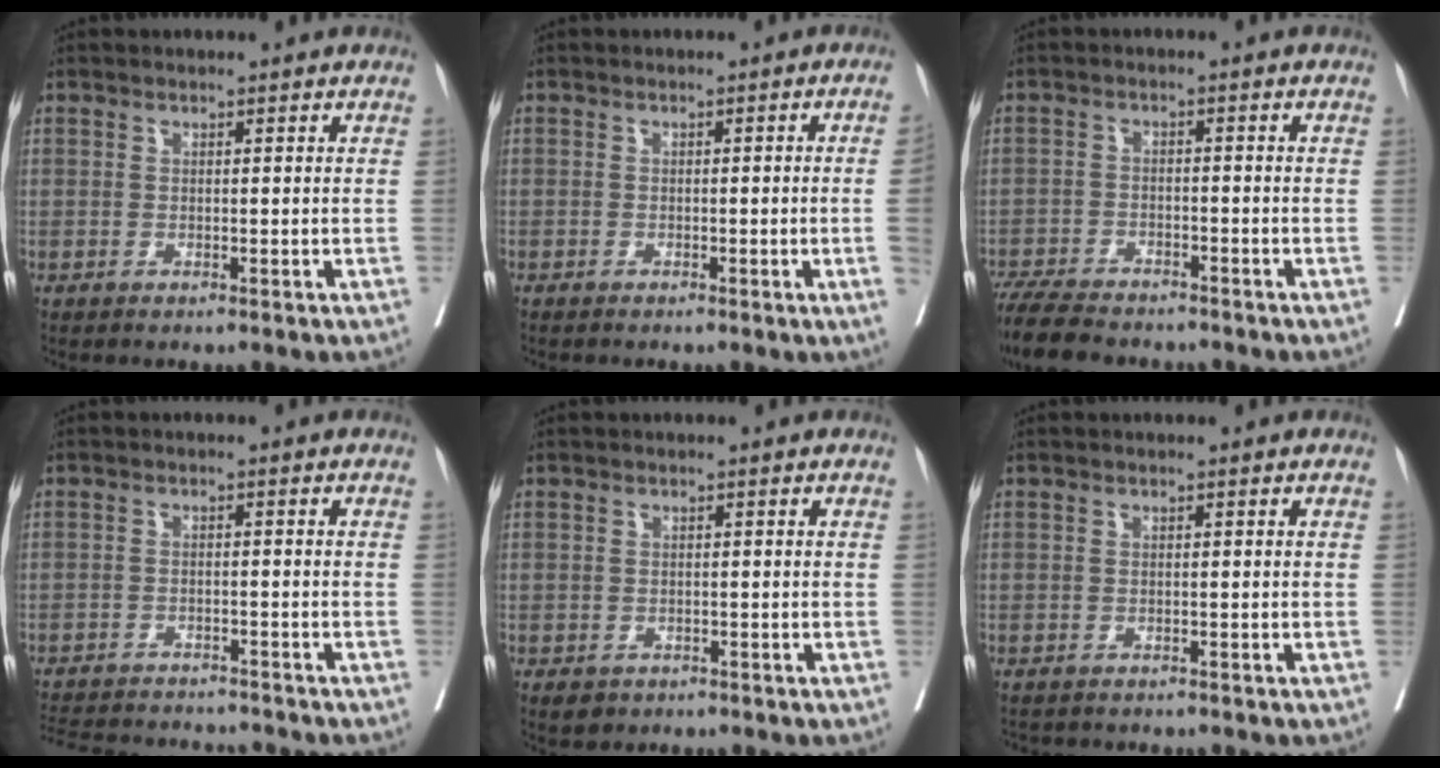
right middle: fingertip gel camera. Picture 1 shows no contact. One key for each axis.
{"total": 3.0, "fx": -0.5, "fy": -1.0, "fz": 2.8, "tx": -0.039, "ty": 0.000, "tz": -0.004}
{"total": 9.6, "fx": -8.5, "fy": 2.0, "fz": 3.8, "tx": -0.062, "ty": -0.018, "tz": -0.141}
{"total": 13.8, "fx": -13.0, "fy": 2.5, "fz": 4.2, "tx": -0.092, "ty": -0.004, "tz": -0.179}
{"total": 2.9, "fx": -2.1, "fy": 1.8, "fz": 0.9, "tx": -0.013, "ty": -0.002, "tz": -0.028}
{"total": 3.0, "fx": -2.7, "fy": 0.9, "fz": 0.8, "tx": -0.015, "ty": -0.004, "tz": -0.038}